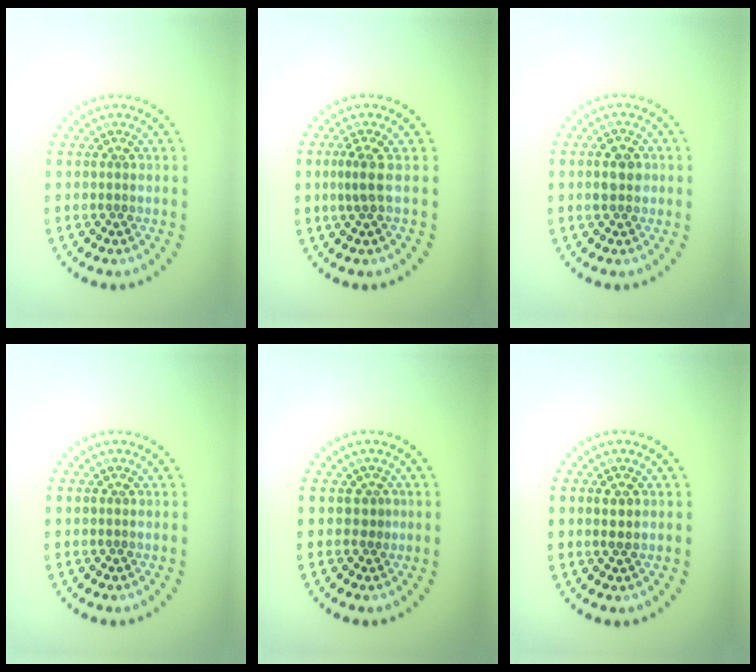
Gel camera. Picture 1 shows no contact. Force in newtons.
{"total": 1.8, "press": 1.3, "slide": 1.3}
{"total": 2.5, "press": 2.5, "slide": 0.2}
{"total": 0.0}
{"total": 0.8, "press": 0.5, "slide": 0.7}
{"total": 1.1, "press": 1.0, "slide": 0.2}